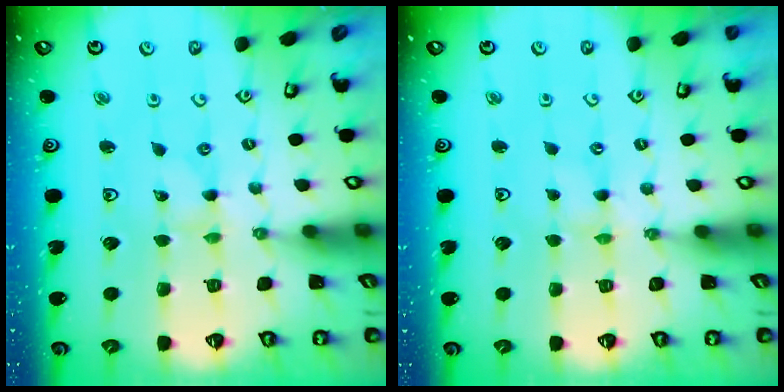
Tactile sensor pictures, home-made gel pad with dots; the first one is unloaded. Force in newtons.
{"total": 0.0}